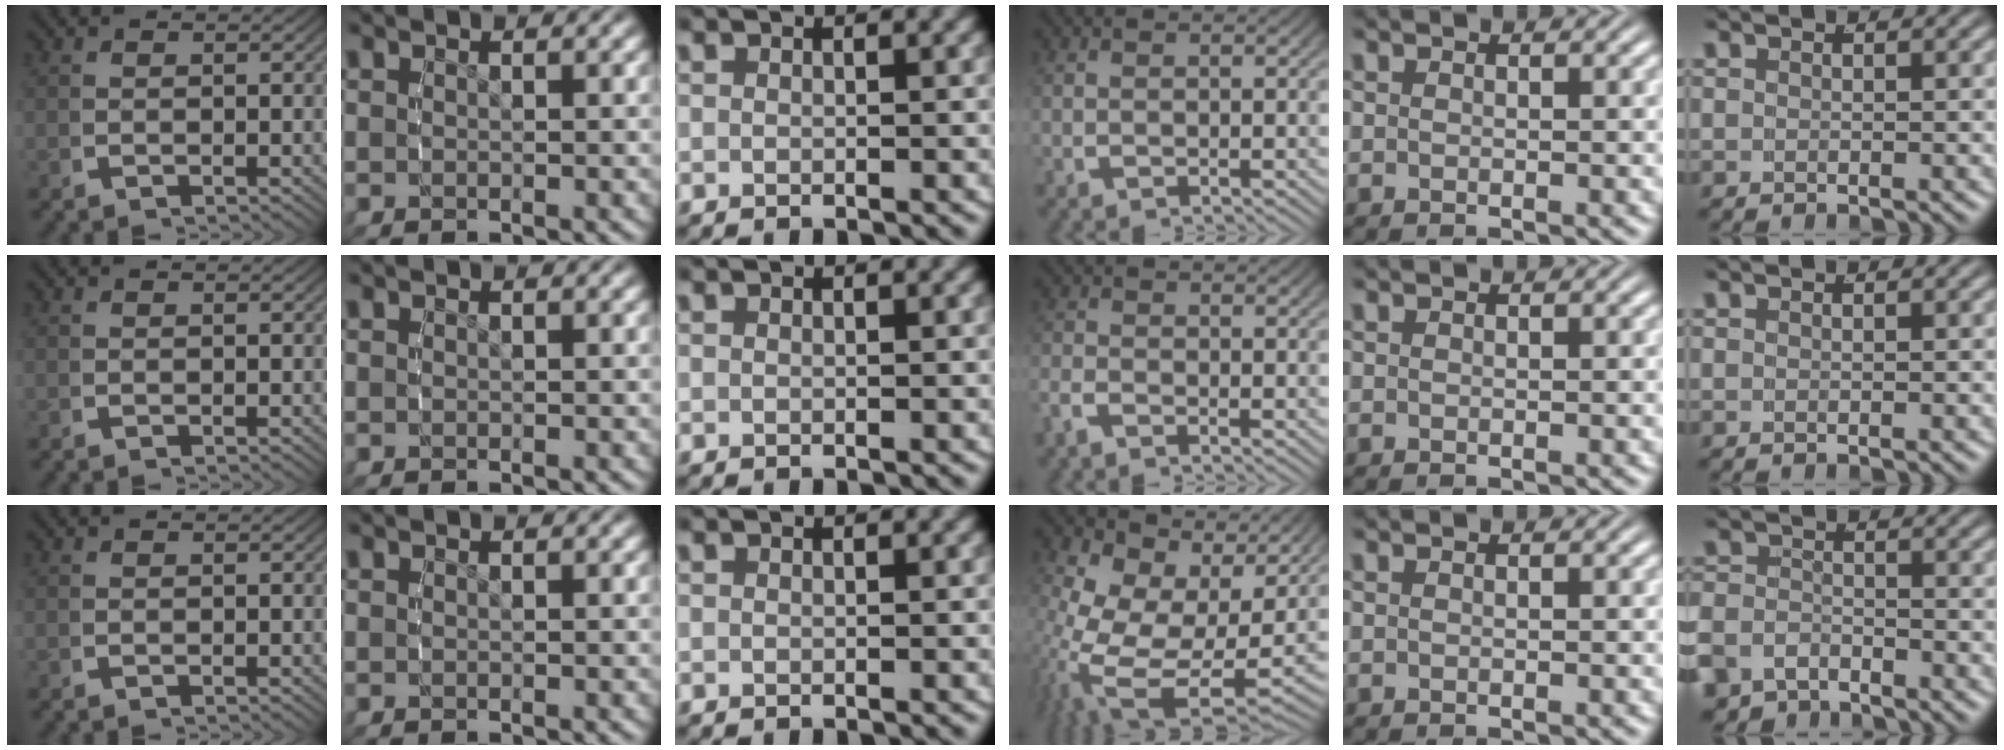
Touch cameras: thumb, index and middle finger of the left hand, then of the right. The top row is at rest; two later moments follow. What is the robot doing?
{"motion": "grasp_and_lifting", "object": "backpack"}